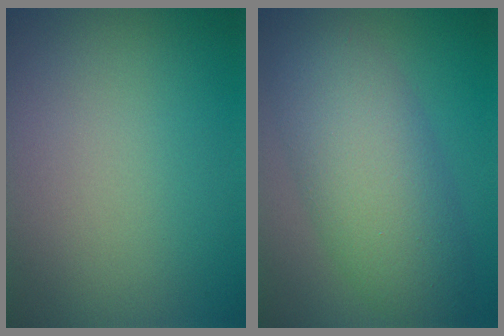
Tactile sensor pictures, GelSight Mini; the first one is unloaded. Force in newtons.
{"total": 7.6, "press": 7.6, "slide": 0.3}